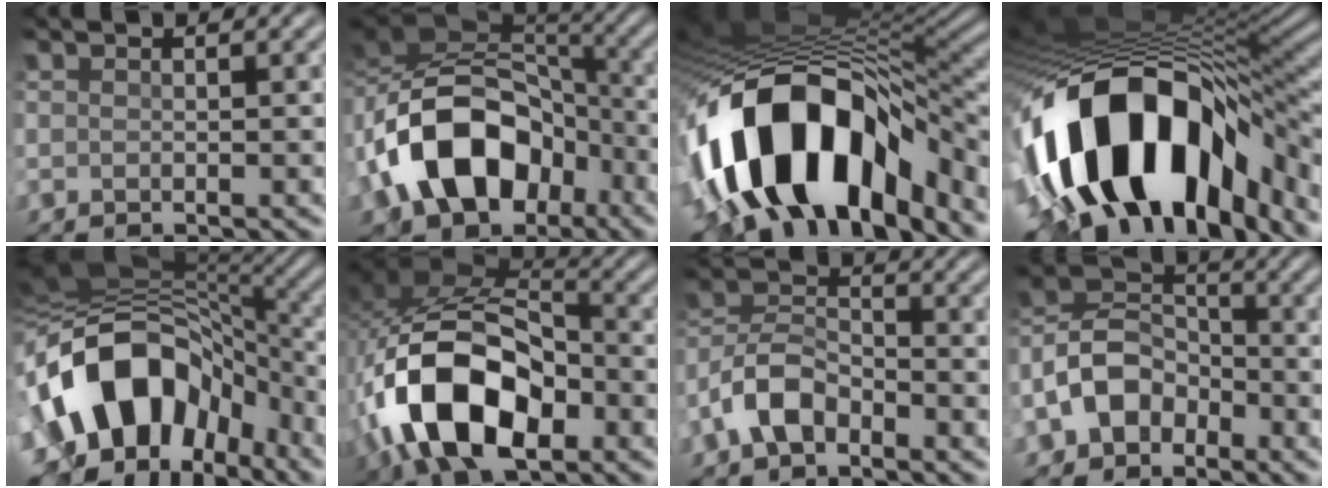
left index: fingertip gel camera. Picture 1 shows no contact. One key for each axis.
{"total": 13.6, "fx": -4.9, "fy": 9.3, "fz": 8.5, "tx": -0.165, "ty": 0.001, "tz": -0.085}
{"total": 15.3, "fx": -6.9, "fy": 7.8, "fz": 11.2, "tx": -0.193, "ty": 0.016, "tz": -0.111}
{"total": 16.7, "fx": -5.4, "fy": 8.9, "fz": 13.0, "tx": -0.237, "ty": -0.011, "tz": -0.074}
{"total": 14.2, "fx": -4.7, "fy": 9.7, "fz": 9.2, "tx": -0.159, "ty": 0.001, "tz": -0.085}
{"total": 13.1, "fx": -5.0, "fy": 7.2, "fz": 9.8, "tx": -0.193, "ty": 0.001, "tz": -0.095}
{"total": 4.6, "fx": -2.9, "fy": 2.3, "fz": 2.7, "tx": -0.061, "ty": 0.012, "tz": -0.062}
{"total": 6.5, "fx": -3.3, "fy": 4.6, "fz": 3.3, "tx": -0.061, "ty": 0.016, "tz": -0.074}